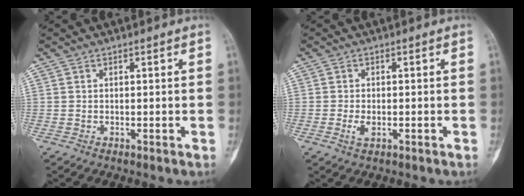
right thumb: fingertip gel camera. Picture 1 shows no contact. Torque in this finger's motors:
{"motor_torque": [-0.31, 0.13, 0.14, 0.48, -0.01]}